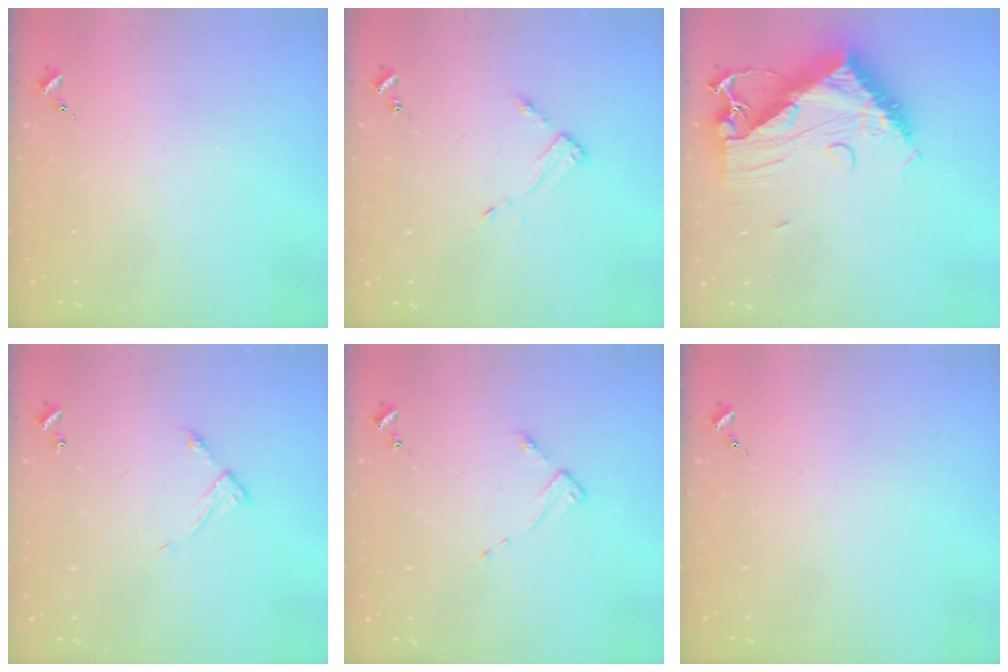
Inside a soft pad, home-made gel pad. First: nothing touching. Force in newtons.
{"total": 3.4, "press": 3.4, "slide": 0.4}
{"total": 15.7, "press": 15.6, "slide": 1.5}
{"total": 5.8, "press": 5.7, "slide": 0.6}
{"total": 3.7, "press": 3.6, "slide": 0.4}
{"total": 0.0}